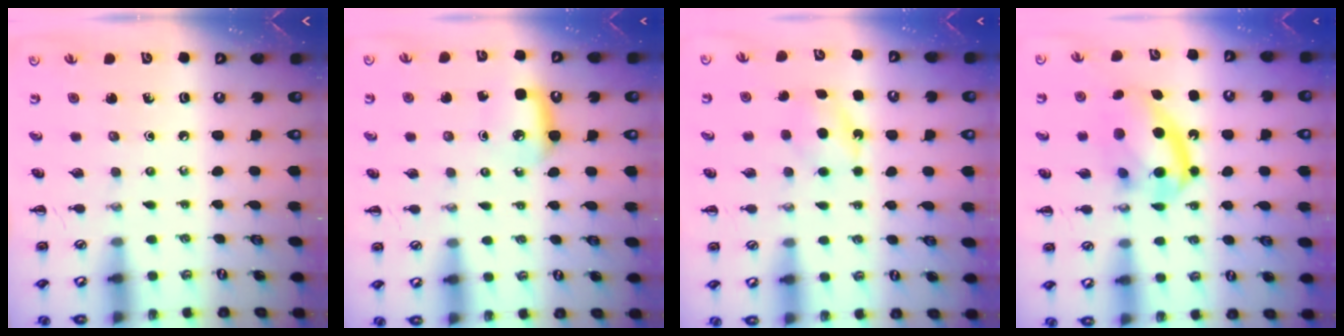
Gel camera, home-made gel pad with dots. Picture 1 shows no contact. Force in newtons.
{"total": 6.3, "press": 6.2, "slide": 1.4}
{"total": 5.5, "press": 5.3, "slide": 1.7}
{"total": 15.5, "press": 15.1, "slide": 3.5}